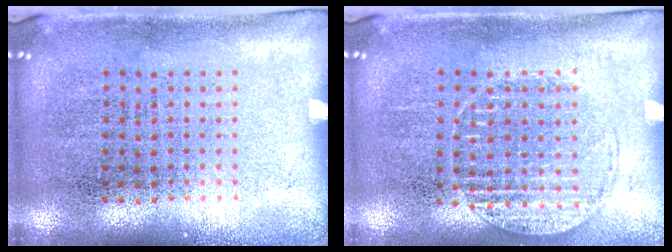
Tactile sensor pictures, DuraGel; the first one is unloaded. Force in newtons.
{"total": 1.2, "press": 1.1, "slide": 0.4}